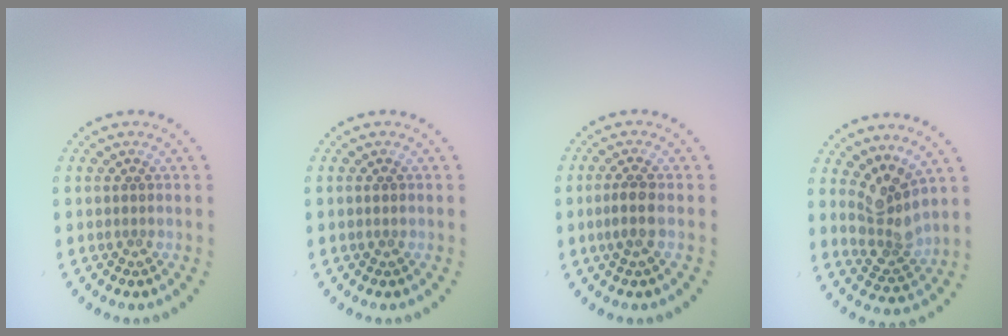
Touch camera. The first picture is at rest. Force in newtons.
{"total": 0.6, "press": 0.6, "slide": 0.1}
{"total": 2.1, "press": 1.8, "slide": 1.0}
{"total": 3.5, "press": 2.9, "slide": 1.9}